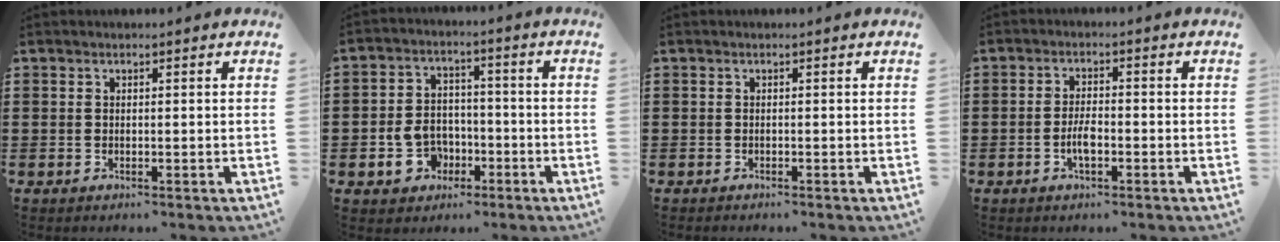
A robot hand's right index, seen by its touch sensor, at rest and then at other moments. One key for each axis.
{"total": 6.4, "fx": -2.2, "fy": 5.4, "fz": 2.6, "tx": -0.070, "ty": 0.011, "tz": -0.040}
{"total": 0.6, "fx": -0.6, "fy": 0.1, "fz": 0.0, "tx": 0.000, "ty": -0.001, "tz": -0.013}
{"total": 3.5, "fx": -1.2, "fy": 1.3, "fz": 3.0, "tx": -0.070, "ty": -0.002, "tz": -0.025}